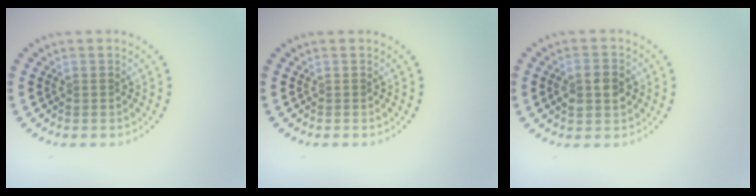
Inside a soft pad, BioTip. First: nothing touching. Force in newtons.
{"total": 0.0}
{"total": 3.6, "press": 3.6, "slide": 0.1}